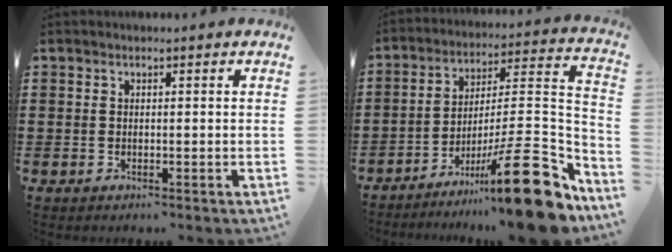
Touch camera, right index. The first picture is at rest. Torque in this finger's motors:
{"motor_torque": [1.01, -0.86, 0.13, -0.01]}